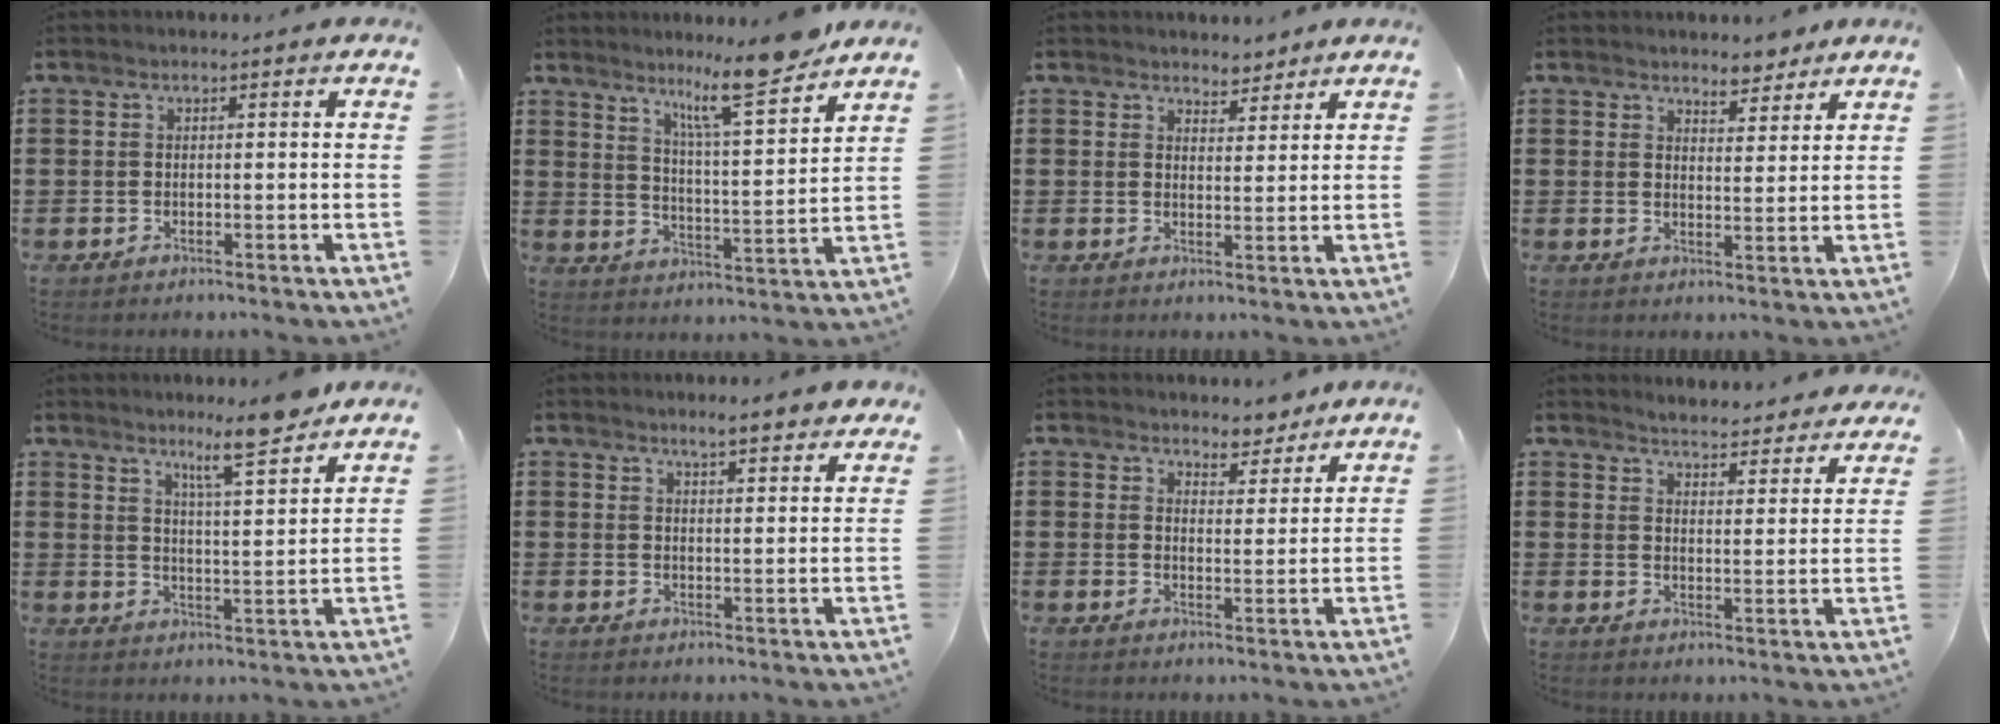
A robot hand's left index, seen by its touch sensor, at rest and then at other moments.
{"total": 10.4, "force": [8.5, 0.7, 5.9], "torque": [-0.107, -0.047, 0.142]}
{"total": 3.0, "force": [2.8, 1.1, 0.0], "torque": [-0.011, -0.001, 0.054]}
{"total": 3.8, "force": [3.6, 1.2, 0.7], "torque": [-0.016, -0.007, 0.067]}
{"total": 7.8, "force": [6.4, 0.3, 4.4], "torque": [-0.079, -0.031, 0.107]}
{"total": 3.4, "force": [3.2, 0.2, 1.1], "torque": [-0.031, -0.003, 0.057]}
{"total": 4.0, "force": [3.8, 1.2, 0.2], "torque": [-0.011, -0.013, 0.070]}
{"total": 3.8, "force": [3.8, -0.3, -0.2], "torque": [-0.016, -0.025, 0.064]}